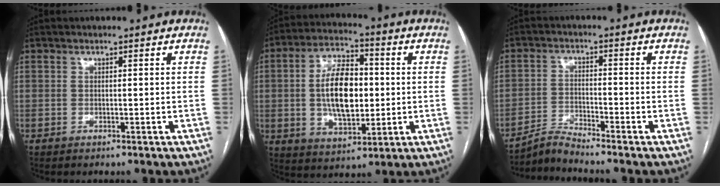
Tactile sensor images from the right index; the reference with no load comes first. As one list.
[{"total": 12.7, "force": [0.2, 6.3, 11.0], "torque": [-0.209, 0.016, 0.009]}, {"total": 4.0, "force": [-3.8, -1.3, -0.2], "torque": [-0.003, -0.017, -0.072]}]